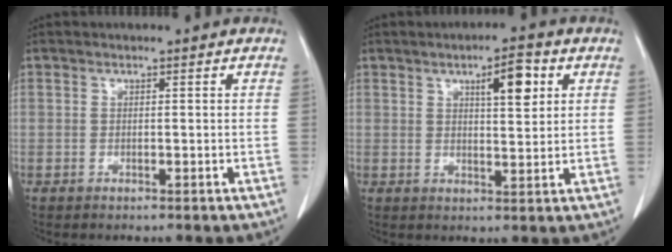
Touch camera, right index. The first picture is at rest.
{"total": 6.0, "force": [2.6, 1.4, 5.2], "torque": [-0.080, 0.002, 0.038]}